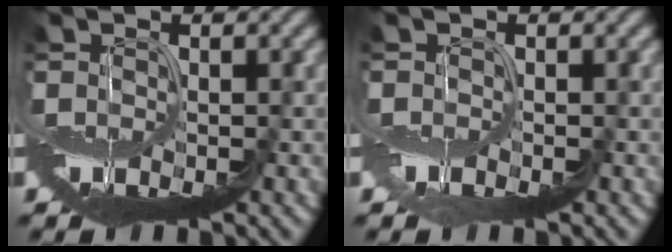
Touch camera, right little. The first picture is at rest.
{"total": 0.7, "force": [-0.2, -0.3, -0.6], "torque": [0.011, 0.001, -0.004]}